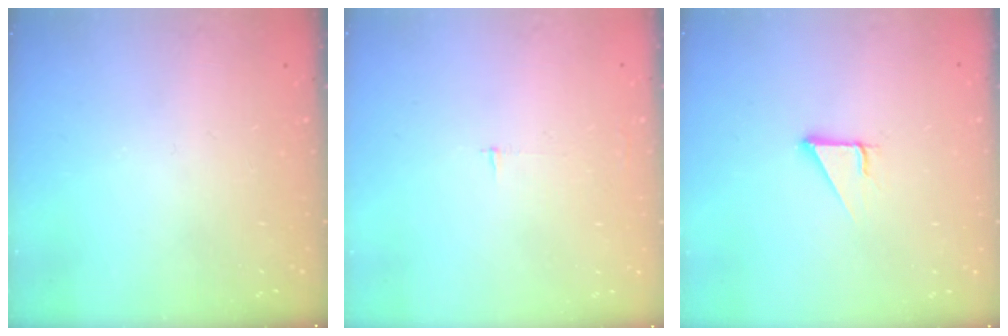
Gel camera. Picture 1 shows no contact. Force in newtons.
{"total": 2.5, "press": 2.5, "slide": 0.2}
{"total": 2.9, "press": 2.9, "slide": 0.1}